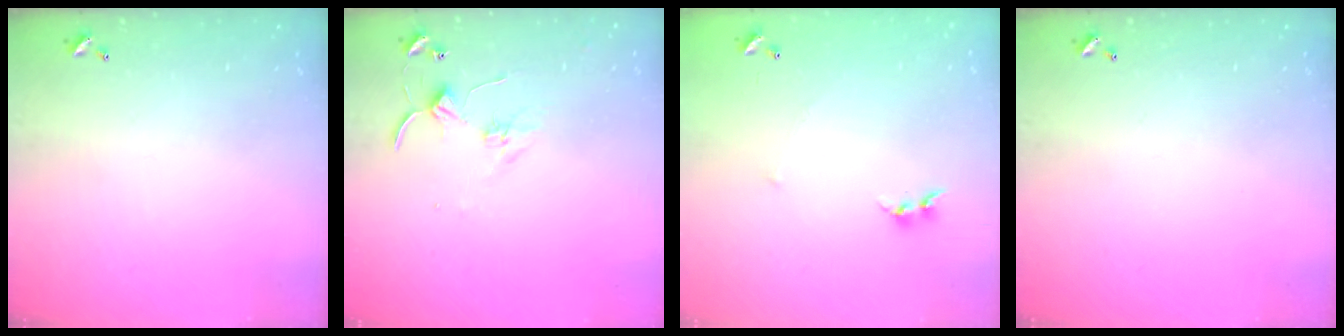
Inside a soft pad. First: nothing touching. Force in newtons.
{"total": 1.4, "press": 1.3, "slide": 0.2}
{"total": 6.2, "press": 6.2, "slide": 0.7}
{"total": 0.0}